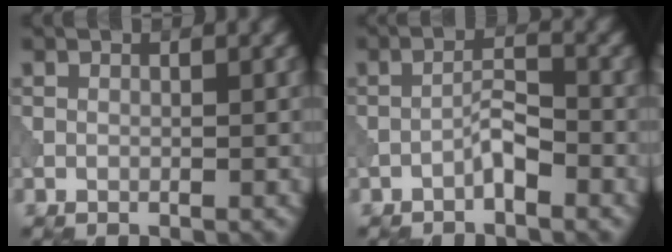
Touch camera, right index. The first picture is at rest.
{"total": 2.0, "force": [-1.3, 0.3, 1.4], "torque": [-0.027, 0.011, -0.026]}